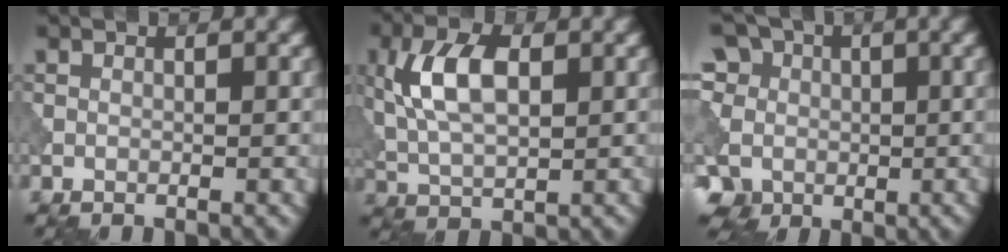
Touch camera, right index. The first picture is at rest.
{"total": 6.6, "force": [1.3, 3.5, 5.5], "torque": [-0.113, 0.009, 0.025]}
{"total": 15.1, "force": [2.5, 13.2, 6.8], "torque": [-0.179, 0.026, 0.013]}